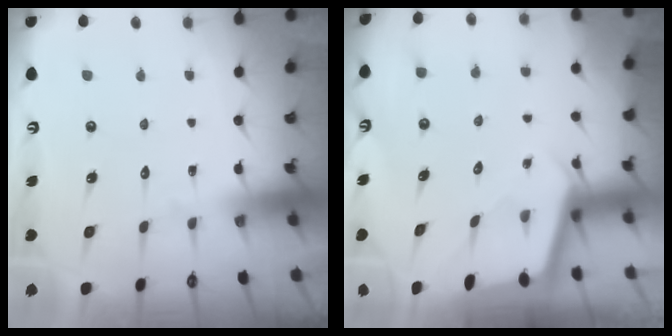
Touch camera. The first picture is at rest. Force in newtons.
{"total": 2.0, "press": 2.0, "slide": 0.2}